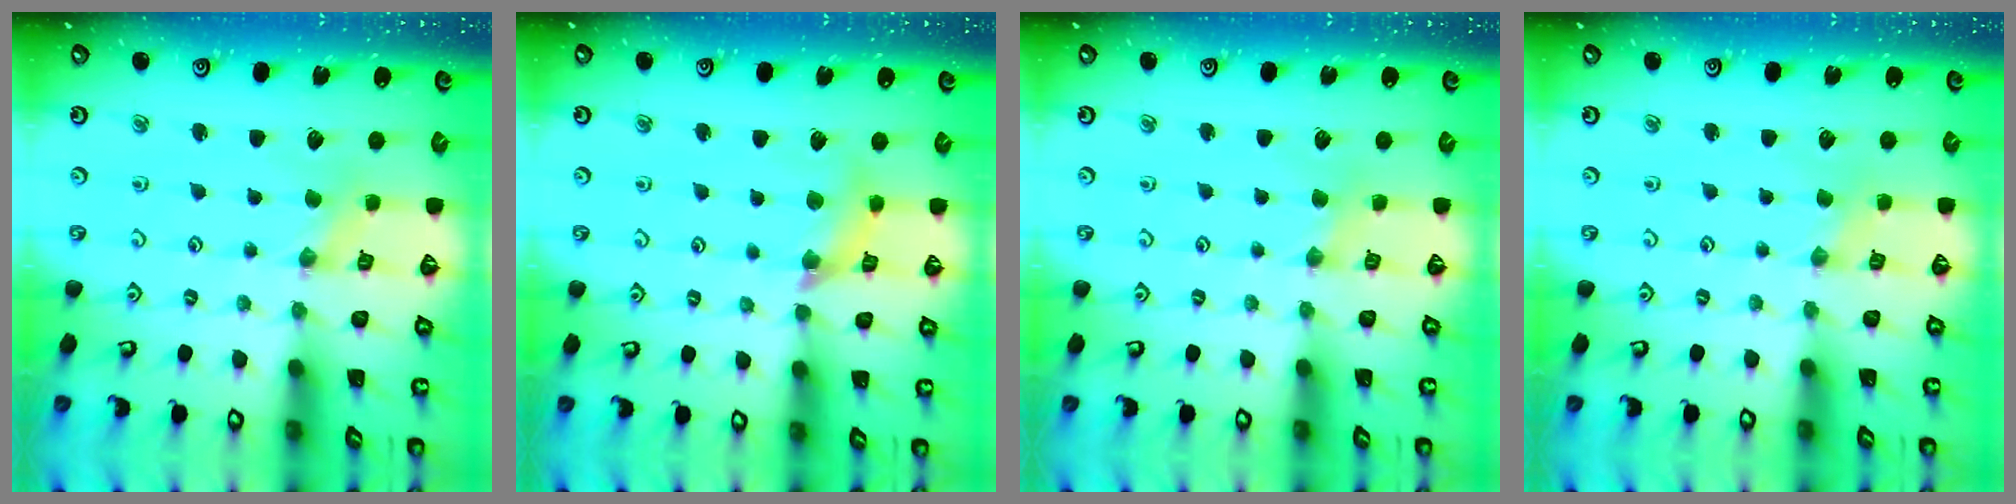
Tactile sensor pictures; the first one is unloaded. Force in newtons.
{"total": 10.0, "press": 9.9, "slide": 1.4}
{"total": 1.8, "press": 1.7, "slide": 0.4}
{"total": 0.0}